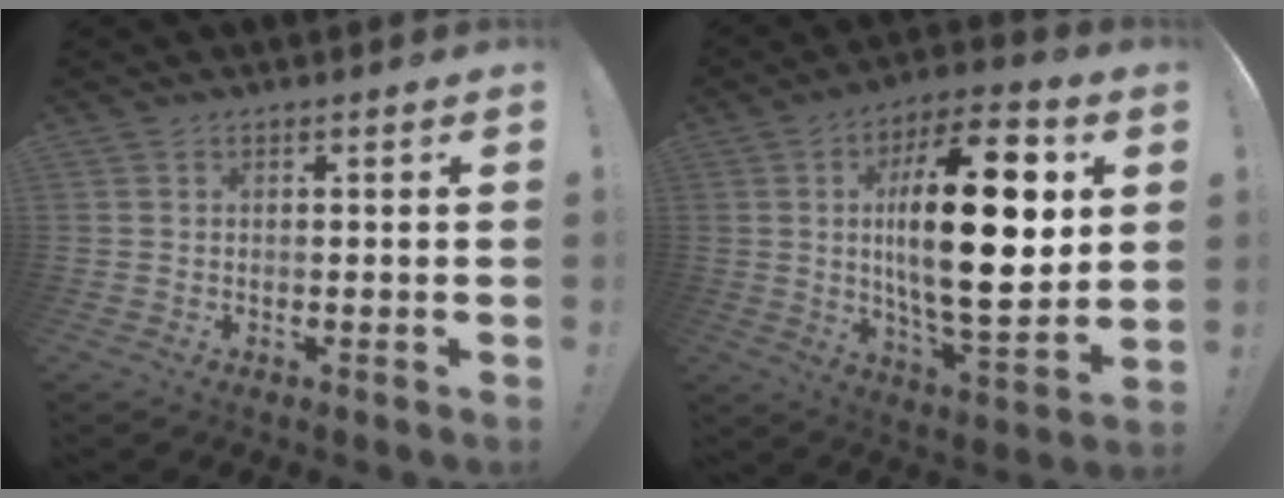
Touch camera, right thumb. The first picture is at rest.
{"total": 26.5, "force": [4.2, 10.1, 24.1], "torque": [-0.391, -0.016, 0.059]}